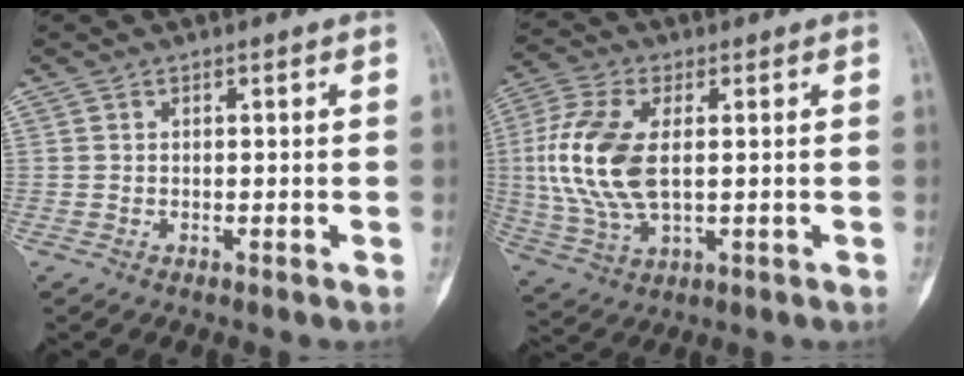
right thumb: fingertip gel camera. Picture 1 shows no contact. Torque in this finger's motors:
{"motor_torque": [1.42, 1.30, 1.18, -0.70, 0.37]}